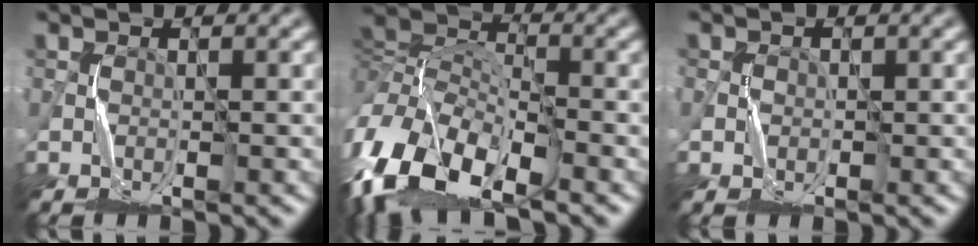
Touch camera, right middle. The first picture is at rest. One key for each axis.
{"total": 13.0, "fx": -6.4, "fy": 7.1, "fz": 8.8, "tx": -0.189, "ty": -0.001, "tz": -0.140}
{"total": 1.2, "fx": -0.2, "fy": 1.0, "fz": 0.6, "tx": -0.010, "ty": 0.002, "tz": -0.007}